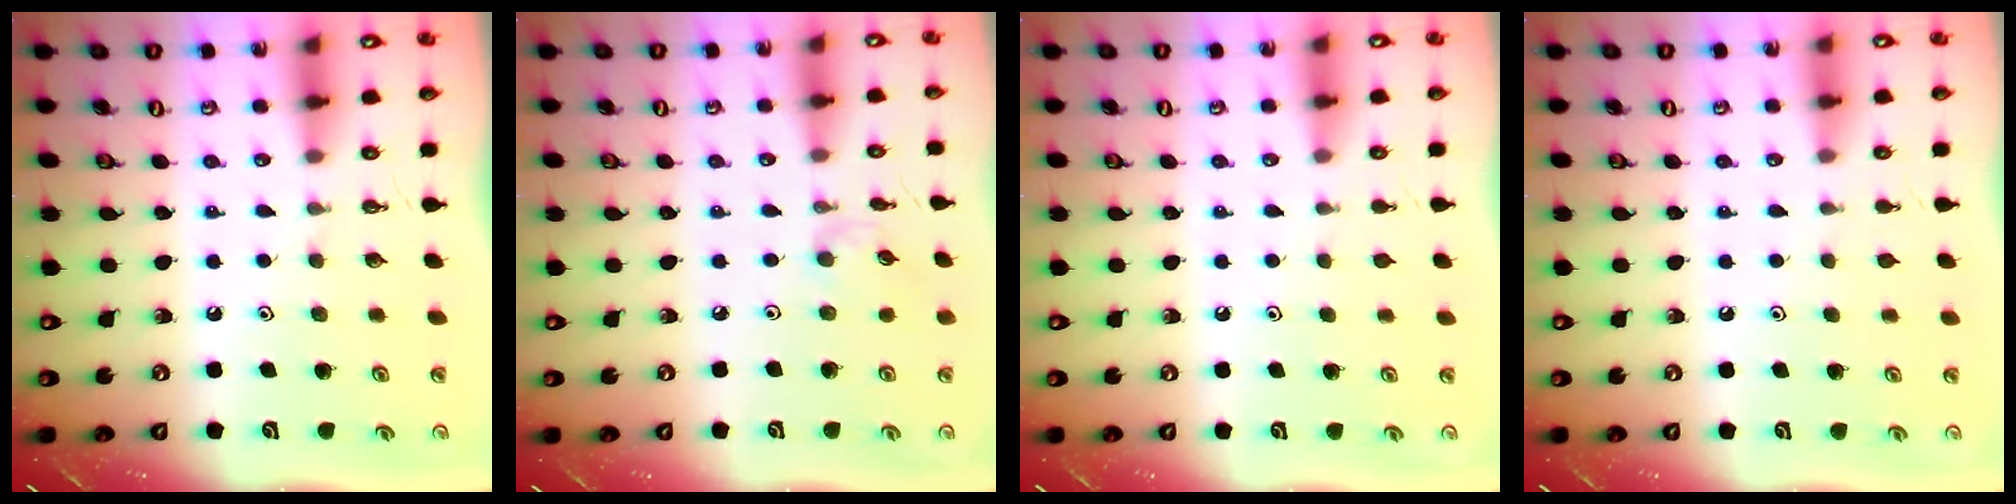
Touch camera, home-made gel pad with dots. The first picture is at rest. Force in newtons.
{"total": 1.3, "press": 1.2, "slide": 0.4}
{"total": 0.8, "press": 0.7, "slide": 0.3}
{"total": 0.8, "press": 0.7, "slide": 0.3}